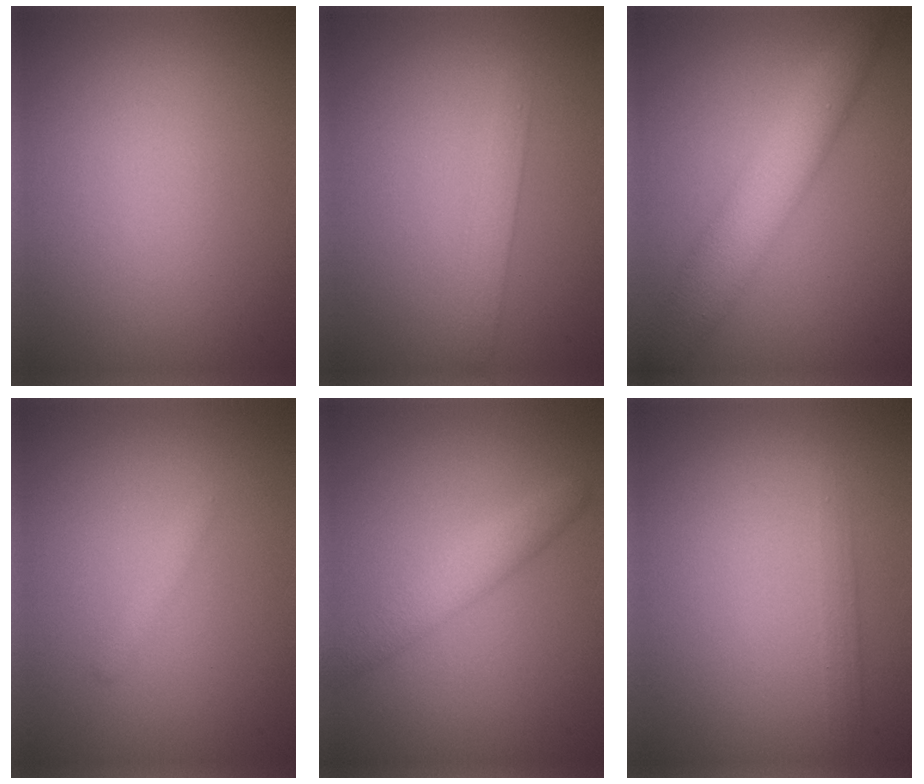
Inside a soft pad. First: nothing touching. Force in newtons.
{"total": 1.7, "press": 1.7, "slide": 0.0}
{"total": 5.7, "press": 5.7, "slide": 0.2}
{"total": 0.9, "press": 0.9, "slide": 0.0}
{"total": 3.2, "press": 3.2, "slide": 0.1}
{"total": 1.1, "press": 1.1, "slide": 0.0}